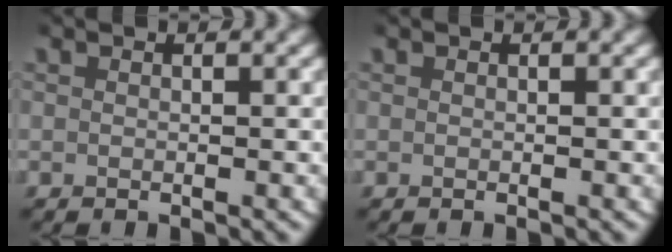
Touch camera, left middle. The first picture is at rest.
{"total": 0.0}